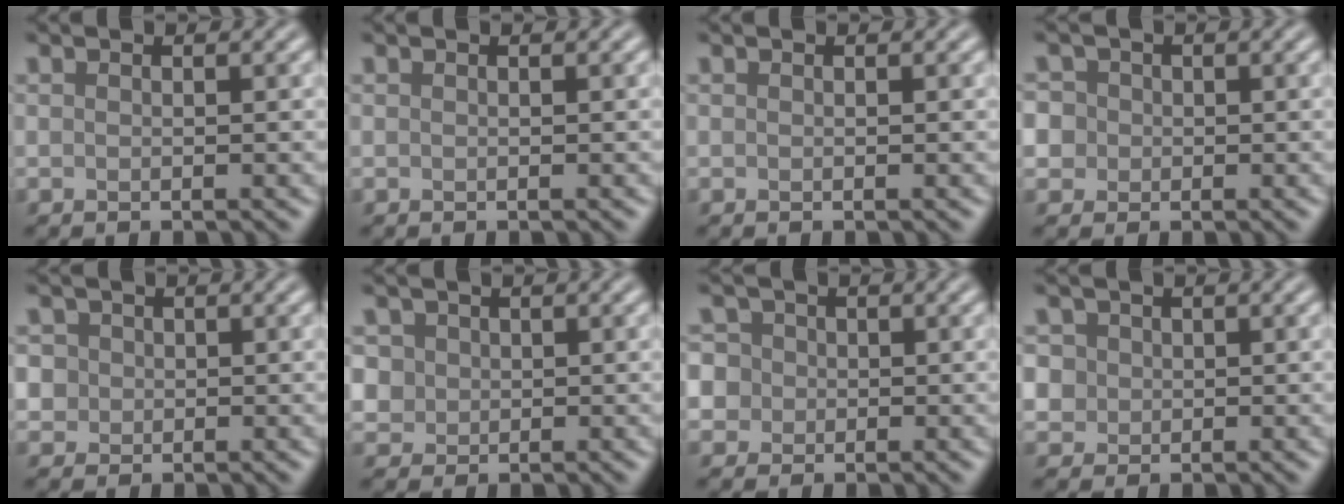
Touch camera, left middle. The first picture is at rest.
{"total": 0.0}
{"total": 0.0}
{"total": 5.0, "force": [0.9, 4.6, 1.8], "torque": [-0.038, 0.038, -0.010]}
{"total": 3.6, "force": [0.9, 3.2, 1.3], "torque": [-0.020, 0.021, 0.004]}
{"total": 2.8, "force": [1.0, 2.4, 0.9], "torque": [-0.019, 0.009, 0.027]}
{"total": 6.0, "force": [0.9, 5.6, 2.1], "torque": [-0.043, 0.037, -0.015]}
{"total": 3.8, "force": [1.2, 3.3, 1.4], "torque": [-0.030, 0.018, 0.013]}